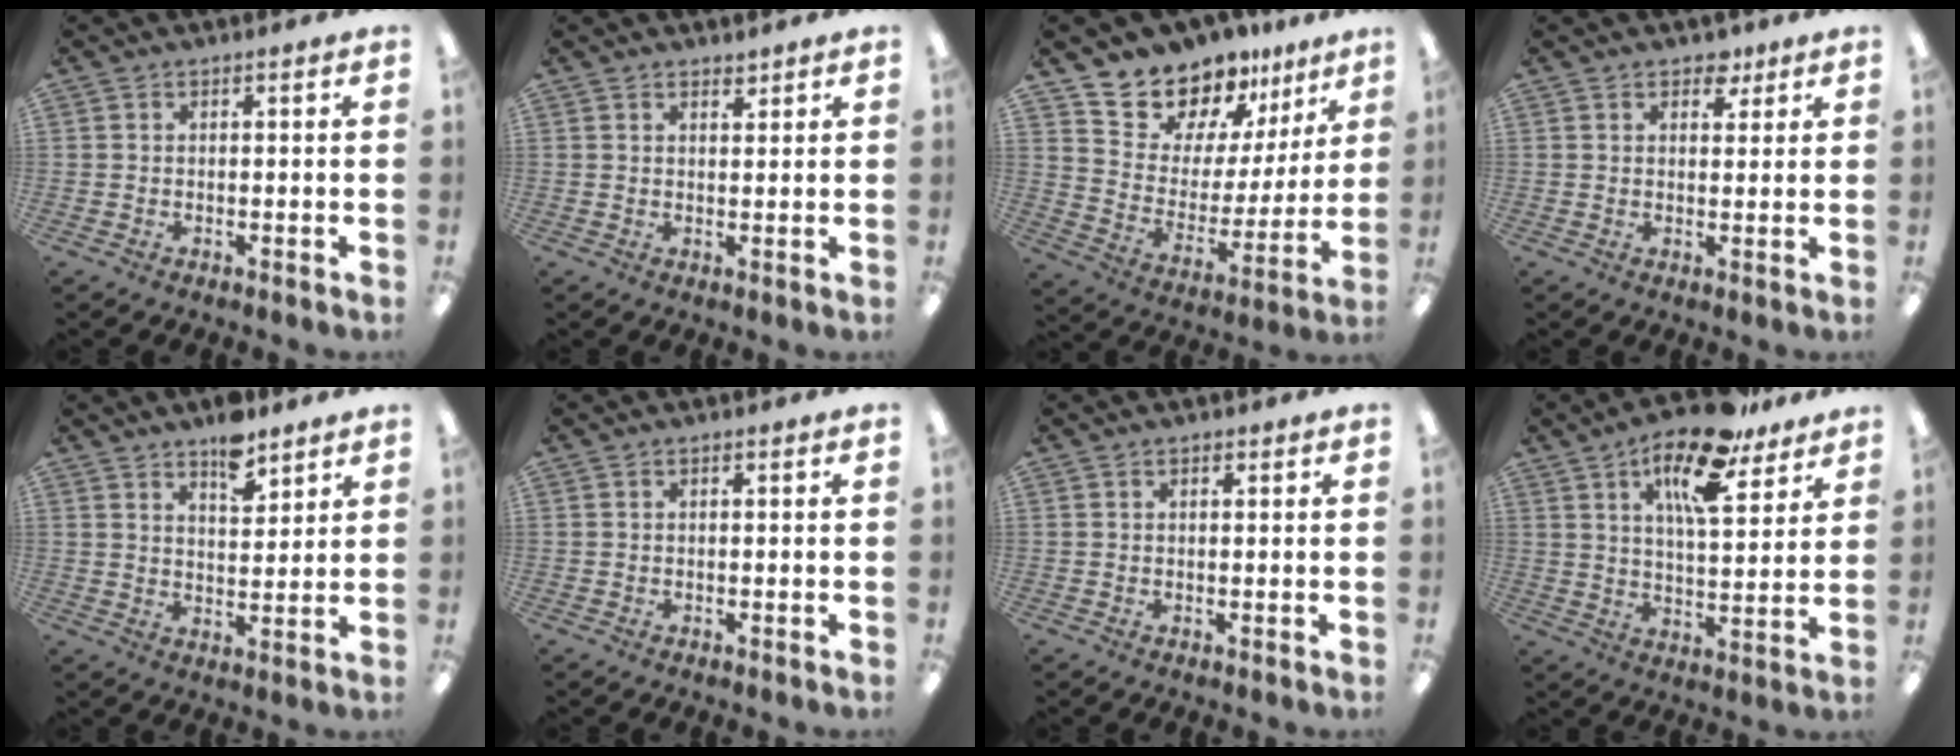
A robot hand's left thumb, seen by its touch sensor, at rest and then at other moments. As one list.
[{"total": 1.8, "force": [1.6, 0.6, 0.5], "torque": [-0.004, -0.004, 0.029]}, {"total": 14.3, "force": [13.0, 5.9, 0.2], "torque": [-0.032, -0.129, 0.242]}, {"total": 4.1, "force": [2.8, 2.5, 1.7], "torque": [-0.007, -0.011, 0.046]}, {"total": 7.2, "force": [5.6, 3.1, 3.3], "torque": [-0.041, -0.033, 0.096]}, {"total": 0.0}, {"total": 0.8, "force": [0.5, 0.4, 0.5], "torque": [-0.002, -0.002, 0.008]}, {"total": 15.4, "force": [10.2, 5.3, 10.2], "torque": [-0.159, -0.048, 0.167]}]